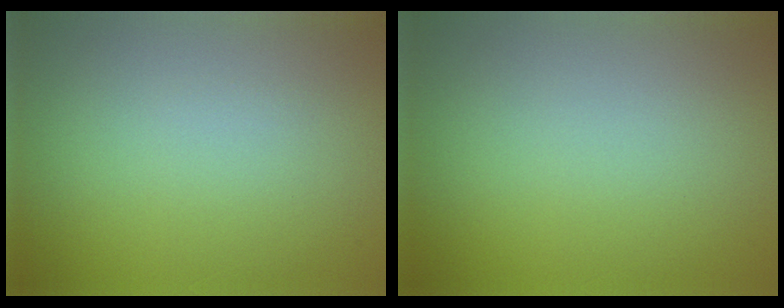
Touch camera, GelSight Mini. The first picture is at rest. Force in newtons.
{"total": 0.0}